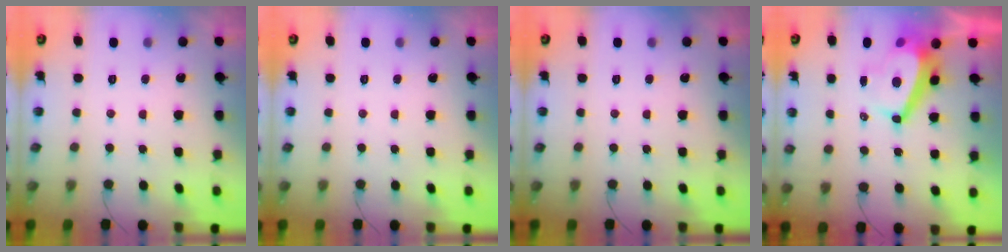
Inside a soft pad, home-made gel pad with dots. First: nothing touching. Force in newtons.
{"total": 0.0}
{"total": 0.0}
{"total": 9.2, "press": 9.1, "slide": 0.9}